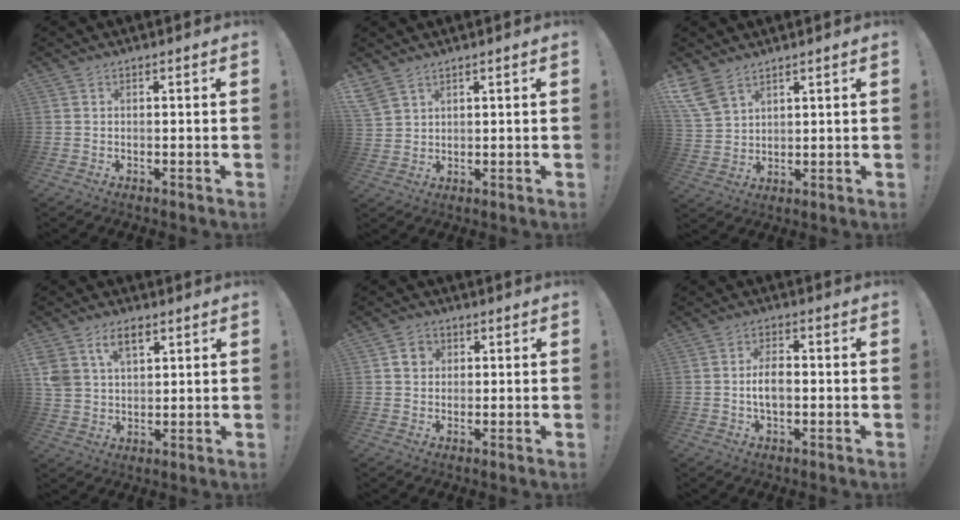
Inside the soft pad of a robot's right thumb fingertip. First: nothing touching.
{"total": 4.5, "force": [3.5, 2.2, 1.9], "torque": [-0.043, -0.014, 0.071]}
{"total": 8.1, "force": [5.7, 4.2, 3.9], "torque": [-0.093, -0.021, 0.118]}
{"total": 8.7, "force": [4.8, 5.6, 4.6], "torque": [-0.089, -0.008, 0.095]}
{"total": 4.4, "force": [1.3, 3.9, 1.5], "torque": [-0.016, 0.002, 0.024]}
{"total": 6.2, "force": [-0.9, 3.4, 5.1], "torque": [-0.095, 0.007, -0.019]}